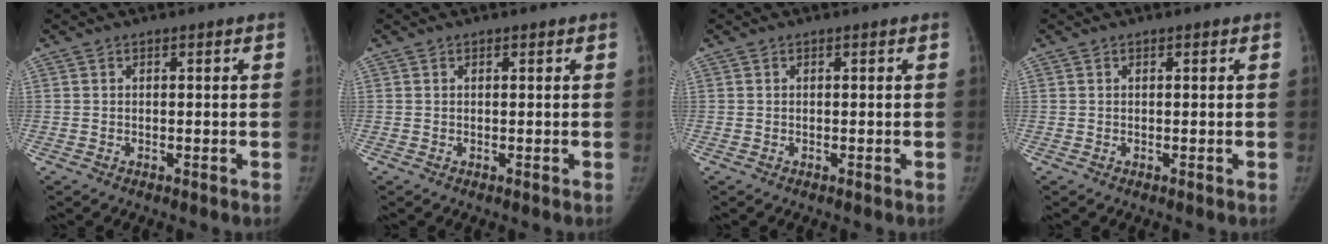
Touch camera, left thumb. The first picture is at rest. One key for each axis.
{"total": 0.0}
{"total": 0.0}
{"total": 0.0}